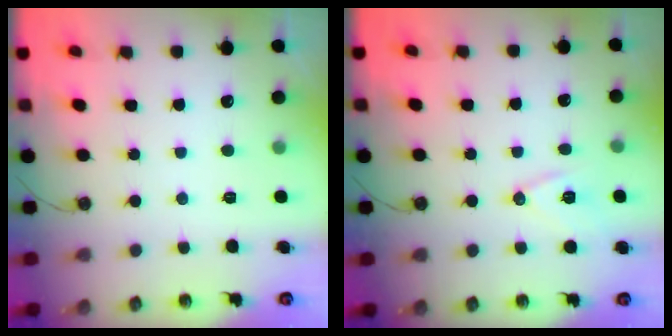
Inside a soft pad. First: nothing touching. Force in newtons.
{"total": 9.6, "press": 8.9, "slide": 3.5}